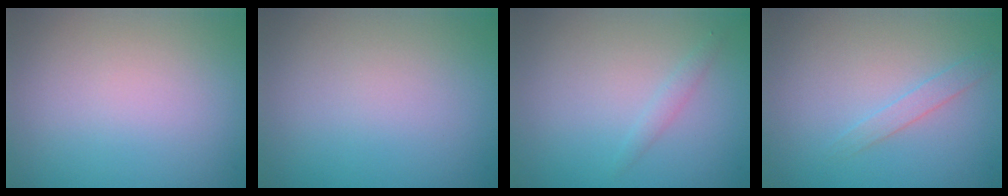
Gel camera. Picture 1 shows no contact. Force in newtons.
{"total": 0.0}
{"total": 0.9, "press": 0.9, "slide": 0.1}
{"total": 1.2, "press": 1.2, "slide": 0.0}